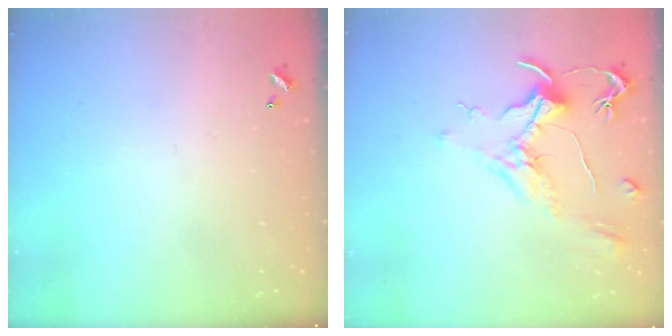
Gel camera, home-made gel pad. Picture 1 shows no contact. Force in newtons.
{"total": 2.1, "press": 2.0, "slide": 0.8}